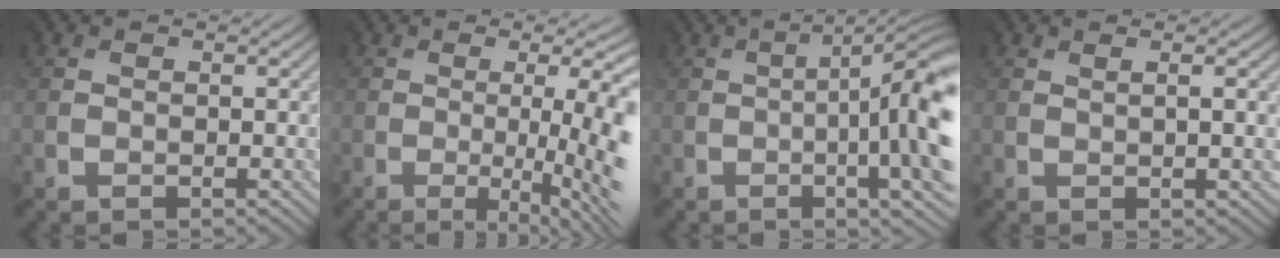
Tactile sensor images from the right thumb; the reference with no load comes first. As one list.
[{"total": 10.0, "force": [-1.7, 2.3, 9.6], "torque": [-0.098, 0.004, -0.018]}, {"total": 12.3, "force": [-1.9, 3.2, 11.7], "torque": [-0.124, -0.002, -0.019]}, {"total": 1.0, "force": [0.5, -0.4, 0.7], "torque": [-0.008, 0.007, 0.010]}]